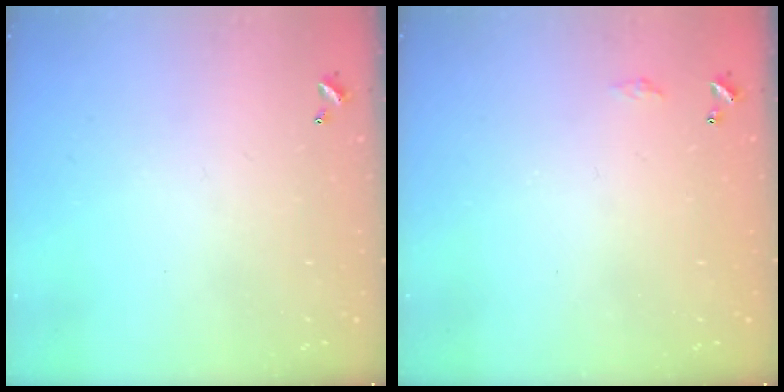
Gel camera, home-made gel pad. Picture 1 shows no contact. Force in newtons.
{"total": 2.8, "press": 2.8, "slide": 0.4}